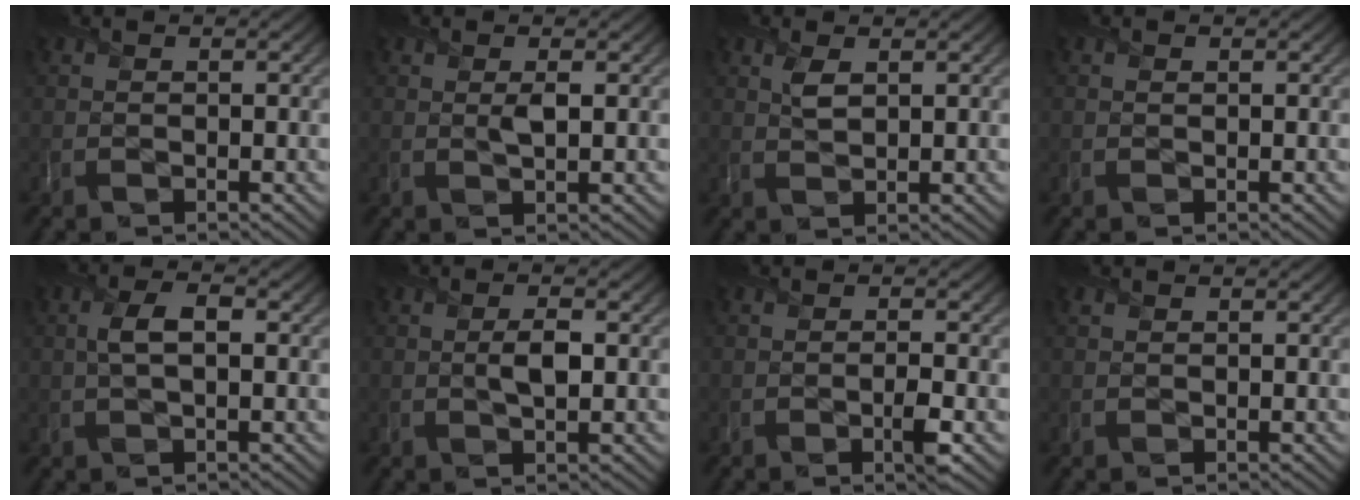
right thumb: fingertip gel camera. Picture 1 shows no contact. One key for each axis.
{"total": 1.3, "fx": 0.4, "fy": 0.3, "fz": 1.2, "tx": -0.024, "ty": -0.002, "tz": 0.007}
{"total": 2.2, "fx": 1.1, "fy": 1.0, "fz": 1.6, "tx": -0.037, "ty": 0.000, "tz": 0.023}
{"total": 0.0}
{"total": 3.4, "fx": 0.4, "fy": 1.3, "fz": 3.1, "tx": -0.066, "ty": 0.006, "tz": 0.004}
{"total": 2.5, "fx": 0.0, "fy": 0.9, "fz": 2.3, "tx": -0.047, "ty": 0.000, "tz": 0.001}
{"total": 2.1, "fx": -0.9, "fy": 0.3, "fz": 1.9, "tx": -0.031, "ty": 0.001, "tz": -0.018}
{"total": 0.0}